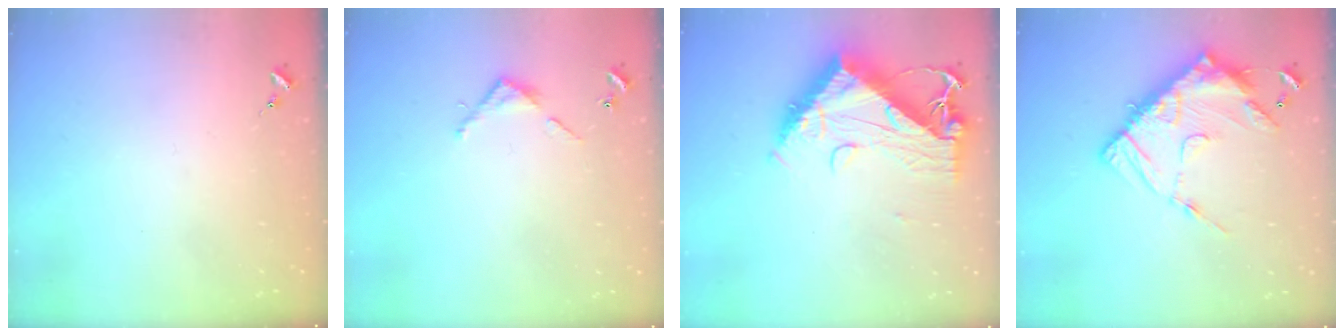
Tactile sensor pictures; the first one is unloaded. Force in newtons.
{"total": 3.5, "press": 3.5, "slide": 0.2}
{"total": 15.6, "press": 15.5, "slide": 1.5}
{"total": 16.0, "press": 15.9, "slide": 1.5}